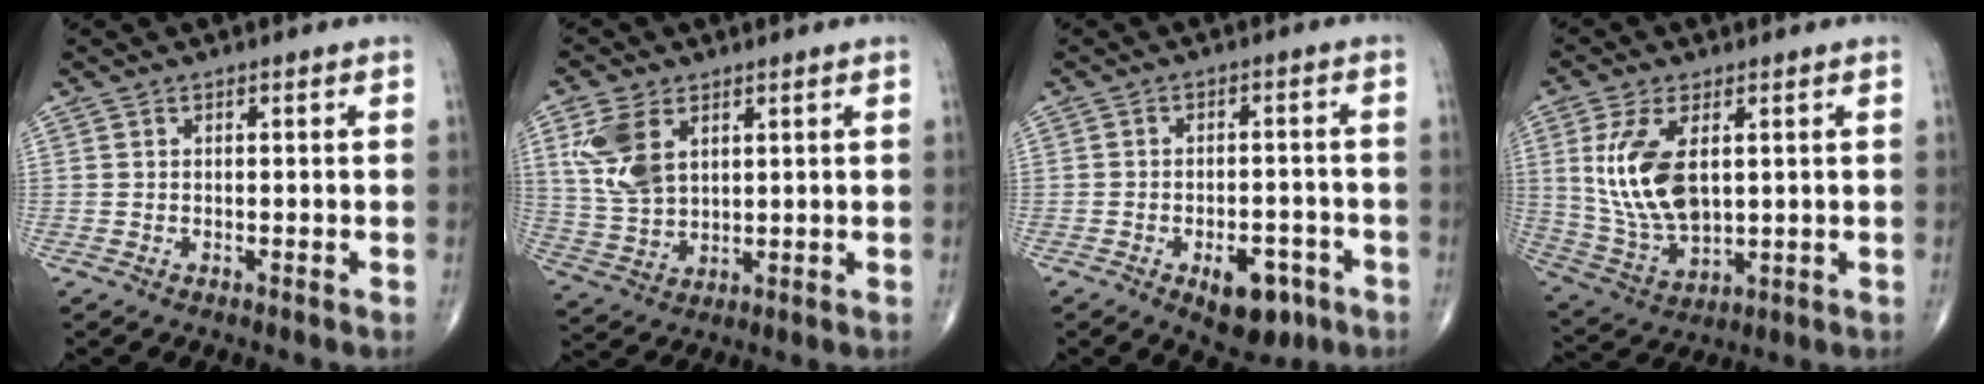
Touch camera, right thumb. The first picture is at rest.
{"total": 9.6, "force": [3.8, 5.8, 6.7], "torque": [-0.135, -0.007, 0.085]}
{"total": 8.6, "force": [-4.2, 4.7, 5.9], "torque": [-0.061, 0.021, -0.051]}
{"total": 13.7, "force": [2.9, 7.2, 11.3], "torque": [-0.228, -0.015, 0.070]}